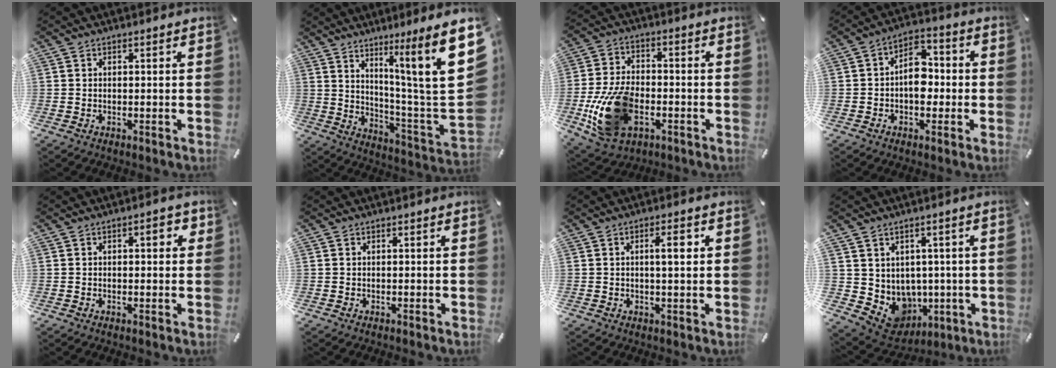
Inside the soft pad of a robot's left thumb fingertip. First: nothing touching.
{"total": 18.8, "force": [8.5, 1.1, 16.7], "torque": [-0.259, -0.074, 0.117]}
{"total": 16.5, "force": [-4.7, 10.8, 11.7], "torque": [-0.248, 0.016, -0.077]}
{"total": 8.1, "force": [-1.4, 5.6, 5.7], "torque": [-0.085, 0.011, -0.028]}
{"total": 3.0, "force": [0.5, 1.2, 2.7], "torque": [-0.039, 0.003, 0.002]}
{"total": 0.0}
{"total": 5.2, "force": [1.1, 1.1, 4.9], "torque": [-0.081, 0.000, 0.012]}
{"total": 7.6, "force": [1.5, 7.2, 1.8], "torque": [-0.046, -0.036, 0.040]}